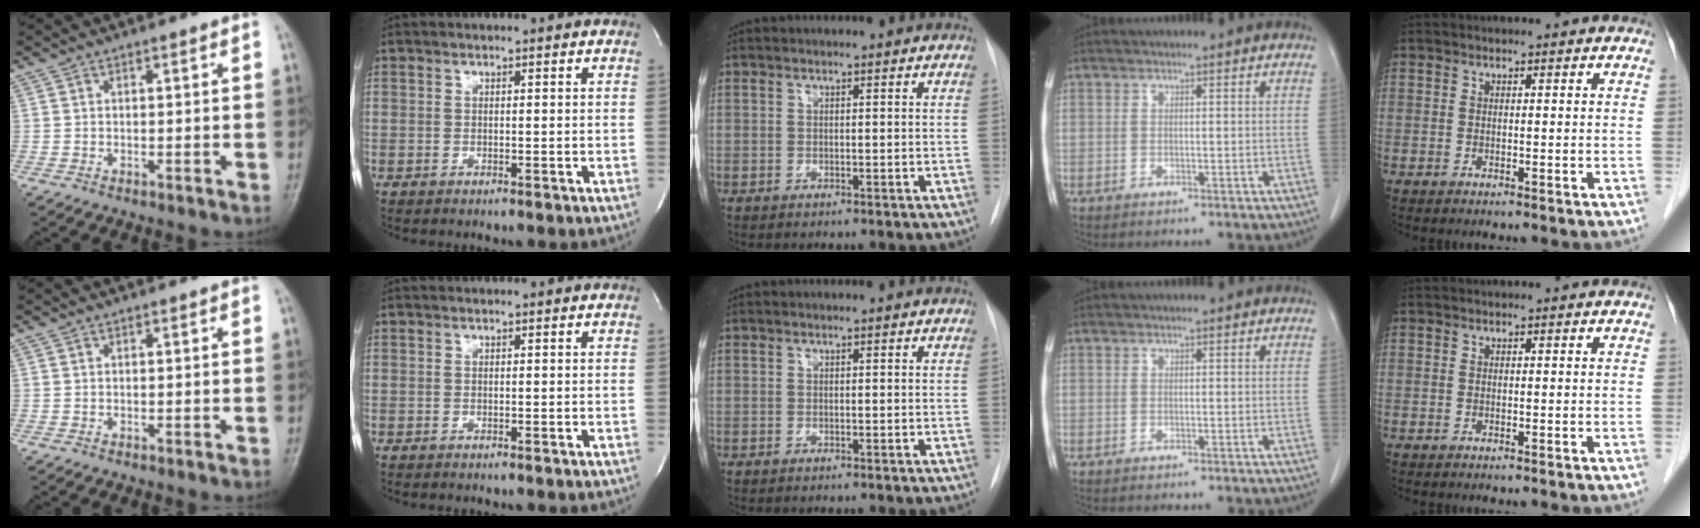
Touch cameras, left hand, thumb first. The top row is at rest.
{}